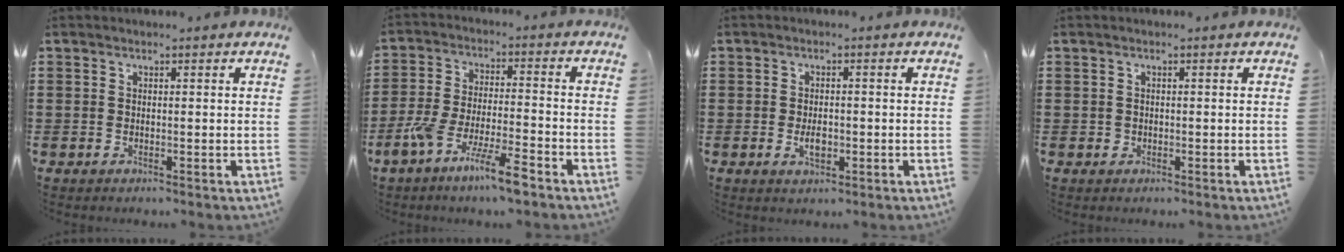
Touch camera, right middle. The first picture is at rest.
{"total": 9.1, "force": [-6.4, 1.0, 6.4], "torque": [-0.141, -0.006, -0.125]}
{"total": 2.8, "force": [-0.7, 1.3, 2.4], "torque": [-0.045, -0.008, -0.016]}
{"total": 0.6, "force": [-0.1, 0.6, 0.1], "torque": [-0.003, 0.005, -0.003]}